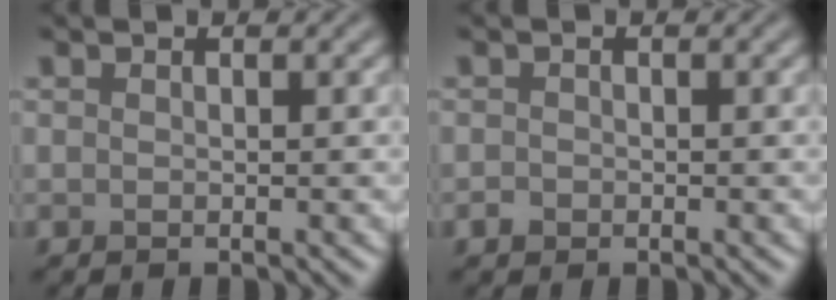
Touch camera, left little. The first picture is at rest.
{"total": 0.7, "force": [-0.4, 0.6, 0.2], "torque": [-0.001, -0.002, -0.009]}